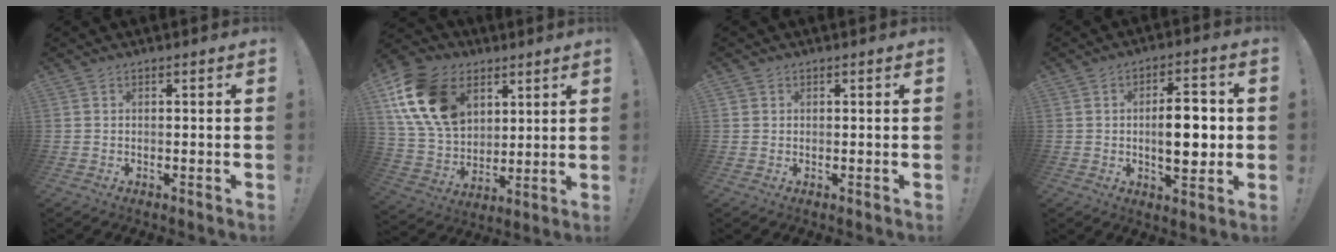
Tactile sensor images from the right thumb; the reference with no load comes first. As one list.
[{"total": 20.5, "force": [8.2, 14.4, 12.0], "torque": [-0.228, -0.026, 0.157]}, {"total": 0.9, "force": [0.4, 0.8, 0.2], "torque": [-0.005, 0.001, 0.008]}, {"total": 11.2, "force": [-0.5, 4.9, 10.0], "torque": [-0.151, 0.000, -0.015]}]